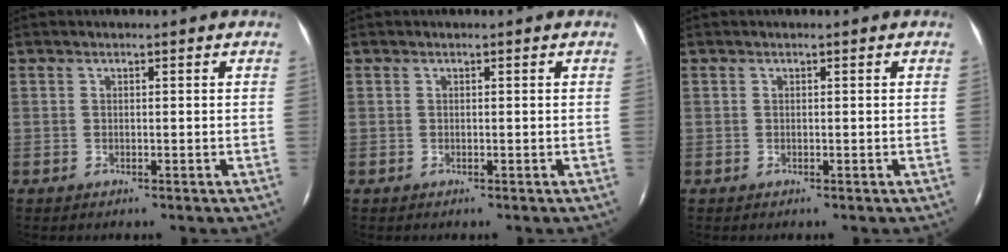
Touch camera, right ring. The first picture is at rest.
{"total": 0.0}
{"total": 0.0}